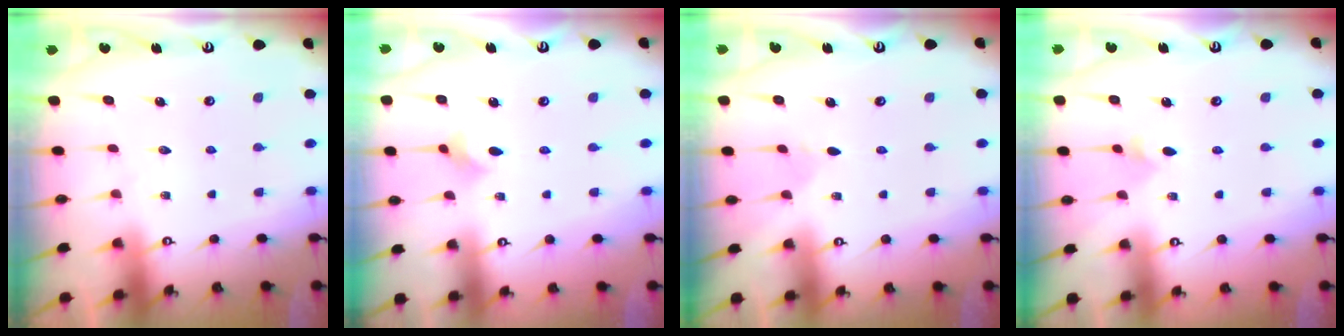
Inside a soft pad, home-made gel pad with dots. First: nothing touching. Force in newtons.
{"total": 3.3, "press": 3.2, "slide": 0.8}
{"total": 1.6, "press": 1.6, "slide": 0.4}
{"total": 3.9, "press": 3.8, "slide": 1.0}